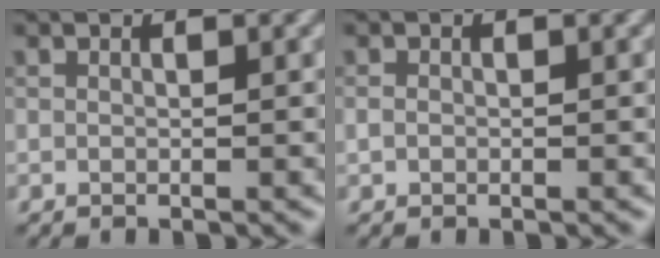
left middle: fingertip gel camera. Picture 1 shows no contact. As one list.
[{"total": 0.8, "force": [0.0, 0.7, 0.4], "torque": [-0.007, -0.002, -0.002]}]